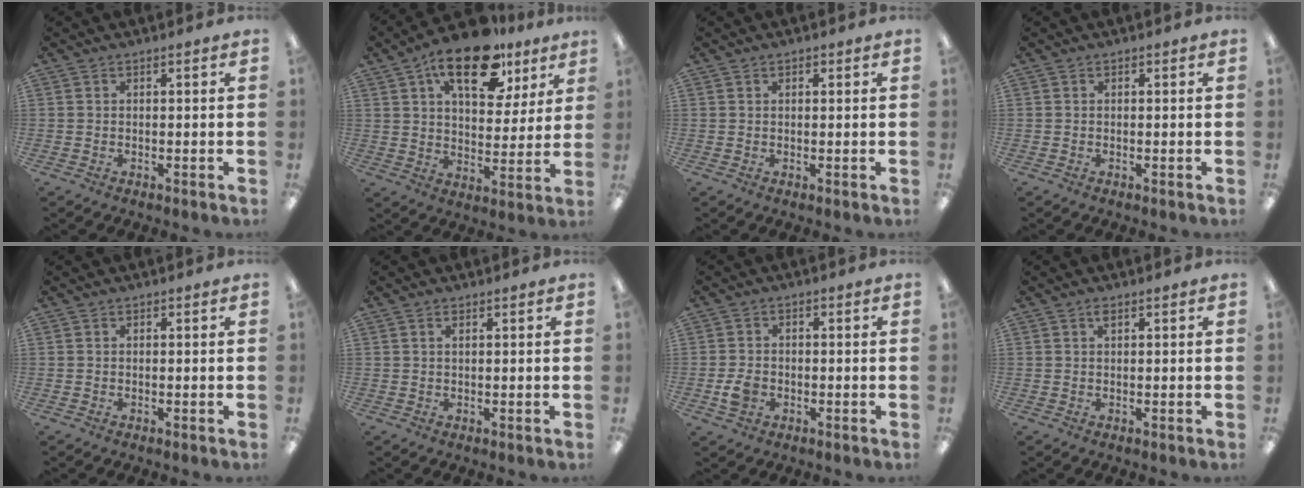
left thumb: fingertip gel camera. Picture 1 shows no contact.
{"total": 18.2, "force": [11.0, 8.8, 11.5], "torque": [-0.176, -0.043, 0.183]}
{"total": 0.7, "force": [0.5, 0.5, 0.3], "torque": [-0.006, 0.003, 0.008]}
{"total": 0.0}
{"total": 0.0}
{"total": 0.9, "force": [0.5, 0.4, 0.6], "torque": [-0.014, 0.002, 0.009]}
{"total": 4.0, "force": [-1.2, 3.1, 2.2], "torque": [-0.041, 0.006, -0.022]}
{"total": 1.1, "force": [0.7, 0.4, 0.8], "torque": [-0.010, 0.000, 0.010]}